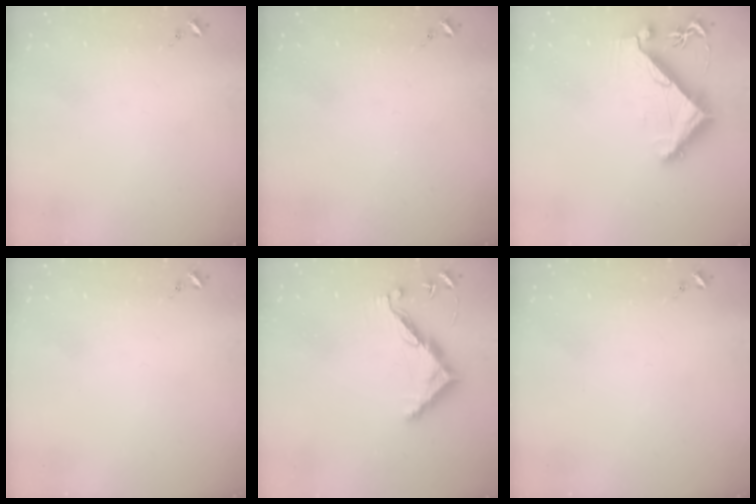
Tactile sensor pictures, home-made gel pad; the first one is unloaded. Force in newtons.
{"total": 0.0}
{"total": 8.5, "press": 8.4, "slide": 1.4}
{"total": 0.0}
{"total": 10.6, "press": 10.6, "slide": 0.4}
{"total": 0.0}